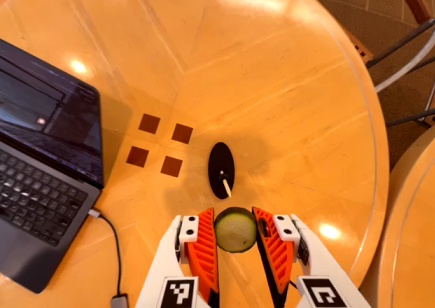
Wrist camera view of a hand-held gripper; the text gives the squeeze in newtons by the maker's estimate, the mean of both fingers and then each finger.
{"total": 10.1, "left": 10.4, "right": 9.9}